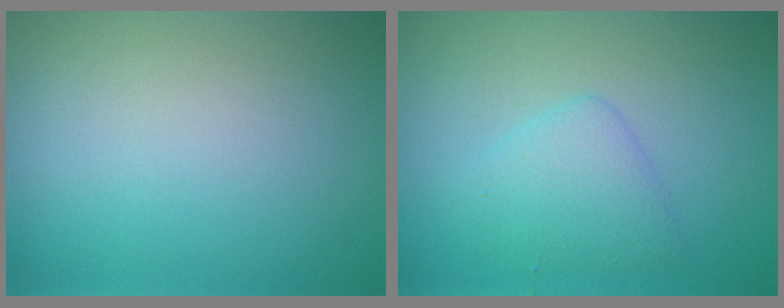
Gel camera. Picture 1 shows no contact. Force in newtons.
{"total": 2.5, "press": 2.5, "slide": 0.1}